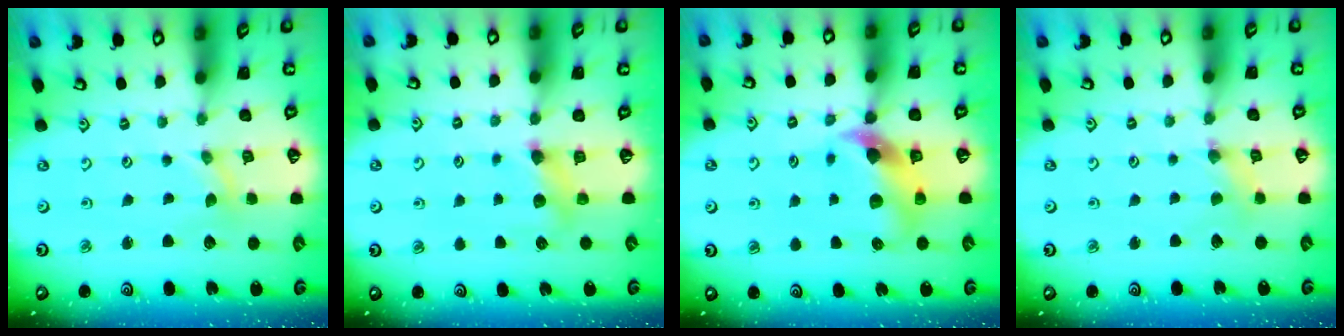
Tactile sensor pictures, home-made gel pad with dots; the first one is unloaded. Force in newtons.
{"total": 5.7, "press": 5.7, "slide": 0.5}
{"total": 10.1, "press": 10.0, "slide": 1.5}
{"total": 1.2, "press": 1.2, "slide": 0.2}